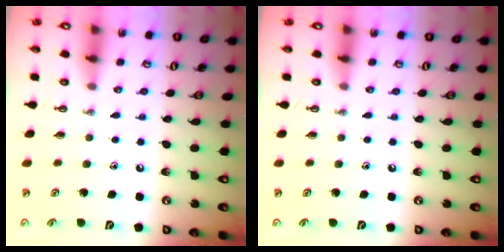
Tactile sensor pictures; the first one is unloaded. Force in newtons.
{"total": 0.0}